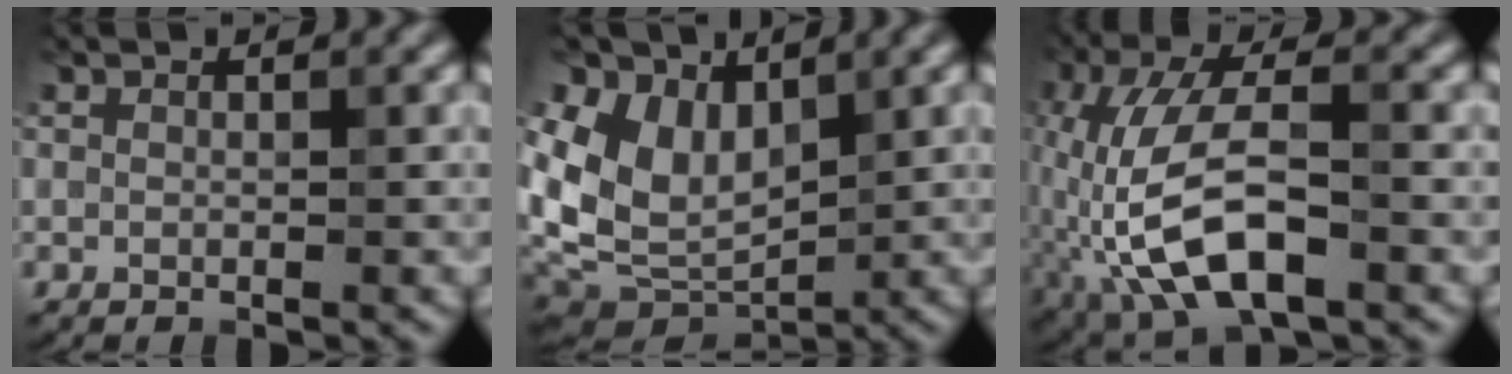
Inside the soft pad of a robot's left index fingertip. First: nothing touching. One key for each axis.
{"total": 6.4, "fx": 1.8, "fy": 4.9, "fz": 3.8, "tx": -0.080, "ty": -0.017, "tz": 0.033}
{"total": 10.6, "fx": -4.1, "fy": 4.4, "fz": 8.8, "tx": -0.185, "ty": 0.007, "tz": -0.082}